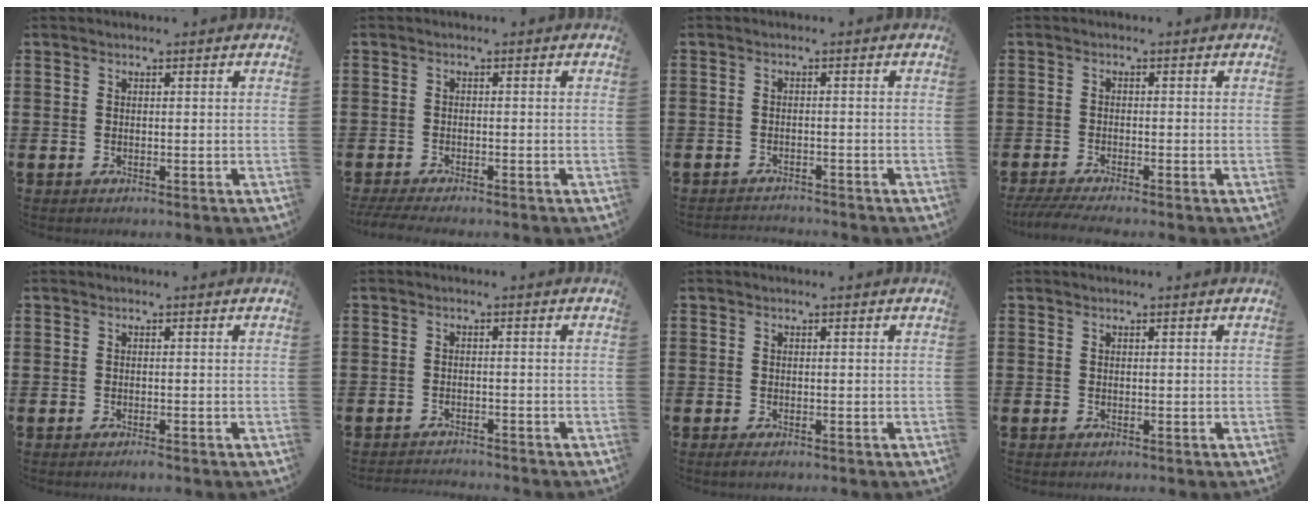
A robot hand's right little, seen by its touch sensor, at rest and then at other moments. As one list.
[{"total": 1.4, "force": [-1.3, 0.2, 0.6], "torque": [-0.012, 0.002, -0.025]}, {"total": 1.4, "force": [-1.4, 0.0, -0.2], "torque": [-0.001, 0.003, -0.030]}, {"total": 1.9, "force": [-1.5, 0.0, 1.1], "torque": [-0.025, -0.003, -0.030]}, {"total": 0.8, "force": [-0.5, 0.1, 0.5], "torque": [-0.011, -0.003, -0.010]}, {"total": 1.5, "force": [-1.5, -0.1, -0.1], "torque": [-0.002, 0.003, -0.031]}, {"total": 0.6, "force": [-0.2, 0.2, 0.5], "torque": [-0.011, 0.001, -0.004]}, {"total": 0.0}]